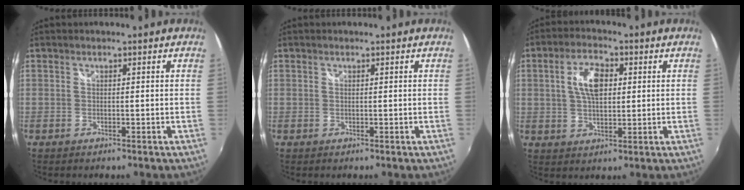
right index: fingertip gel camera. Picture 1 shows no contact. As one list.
[{"total": 0.0}, {"total": 7.6, "force": [1.6, 4.0, 6.2], "torque": [-0.114, 0.012, 0.030]}]